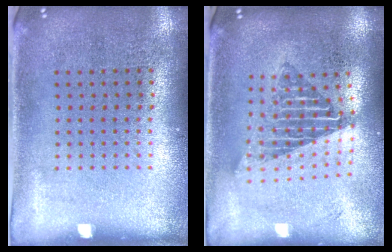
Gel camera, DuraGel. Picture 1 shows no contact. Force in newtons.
{"total": 1.8, "press": 1.4, "slide": 1.0}